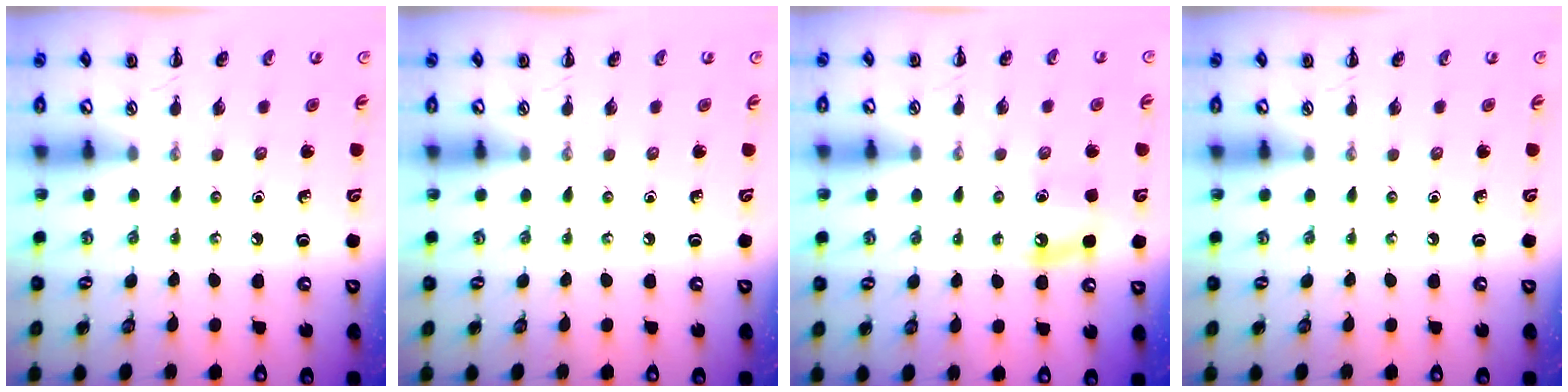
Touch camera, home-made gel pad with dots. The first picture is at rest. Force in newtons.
{"total": 0.0}
{"total": 5.7, "press": 5.4, "slide": 1.9}
{"total": 0.0}